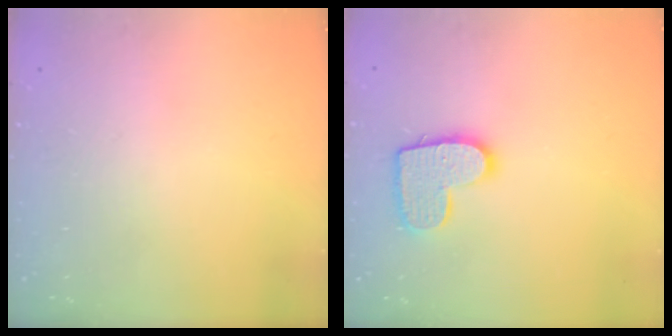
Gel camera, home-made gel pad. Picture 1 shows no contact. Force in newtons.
{"total": 12.0, "press": 12.0, "slide": 0.8}